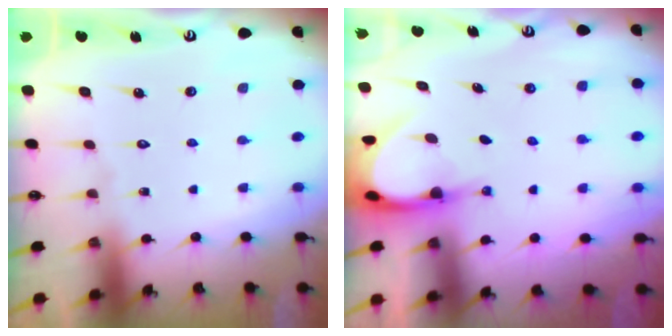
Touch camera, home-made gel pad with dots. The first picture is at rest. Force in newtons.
{"total": 3.9, "press": 3.9, "slide": 0.4}